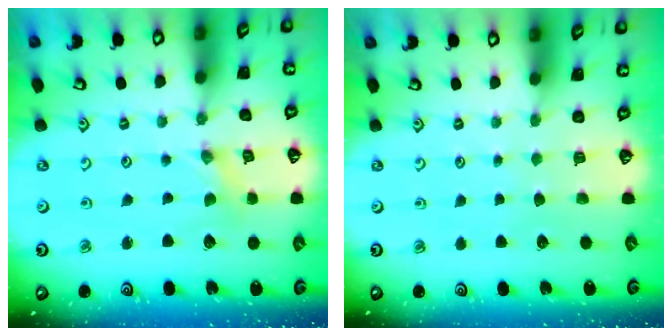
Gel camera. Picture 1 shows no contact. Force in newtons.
{"total": 0.6, "press": 0.6, "slide": 0.1}